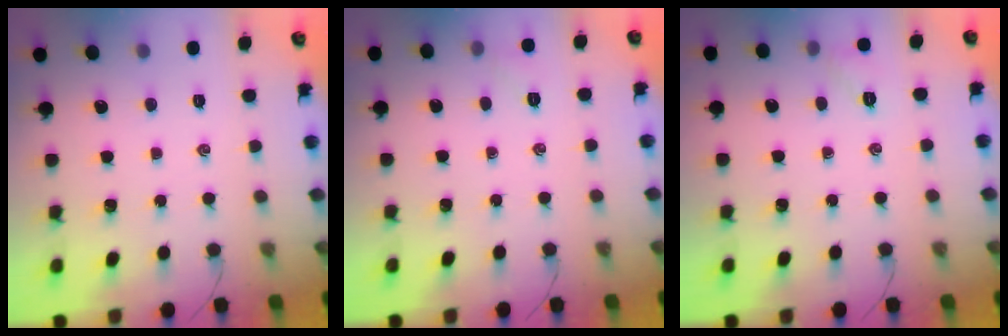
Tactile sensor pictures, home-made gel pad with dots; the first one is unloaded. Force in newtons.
{"total": 3.8, "press": 3.6, "slide": 1.0}
{"total": 4.6, "press": 4.4, "slide": 1.1}